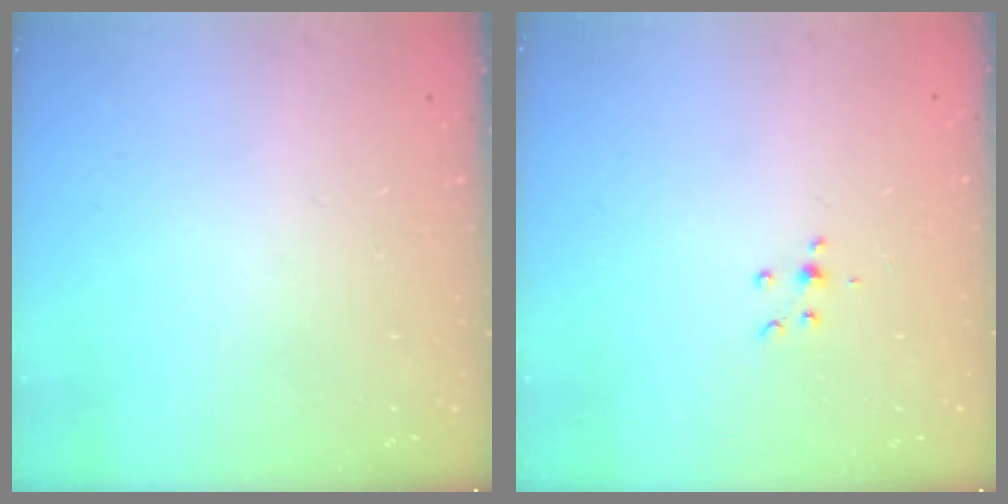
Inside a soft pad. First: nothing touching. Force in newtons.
{"total": 3.7, "press": 3.6, "slide": 0.9}